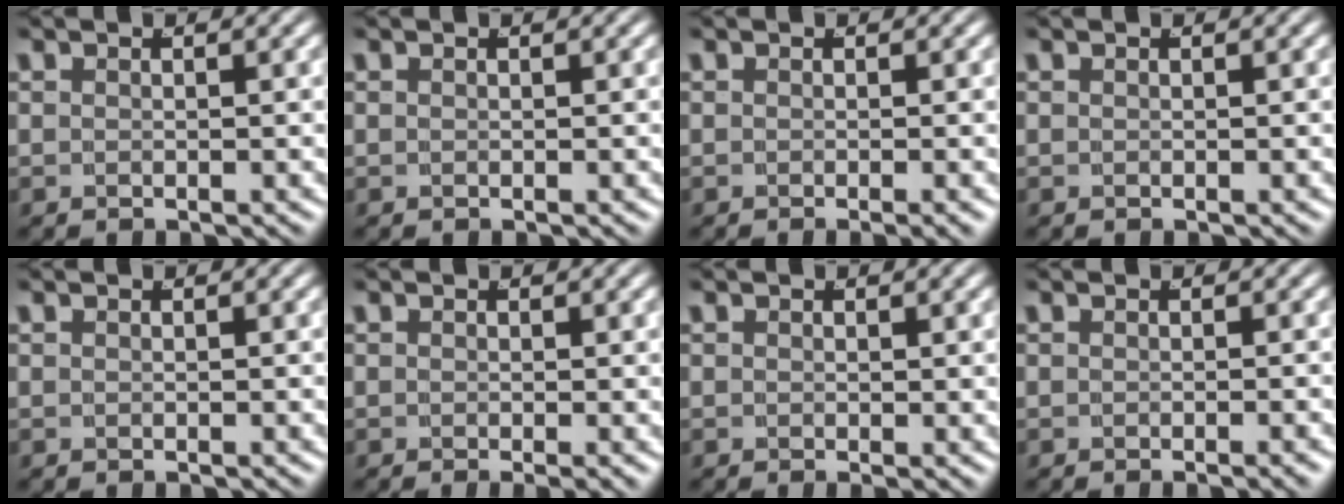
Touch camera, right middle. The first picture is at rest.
{"total": 0.0}
{"total": 1.0, "force": [-0.7, -0.2, 0.7], "torque": [-0.006, 0.000, -0.011]}
{"total": 0.0}
{"total": 0.0}
{"total": 1.2, "force": [-0.7, 0.0, 1.0], "torque": [-0.009, -0.005, -0.008]}
{"total": 0.6, "force": [-0.1, 0.1, 0.5], "torque": [-0.003, -0.004, 0.000]}
{"total": 0.7, "force": [-0.6, -0.3, 0.4], "torque": [-0.004, 0.000, -0.010]}